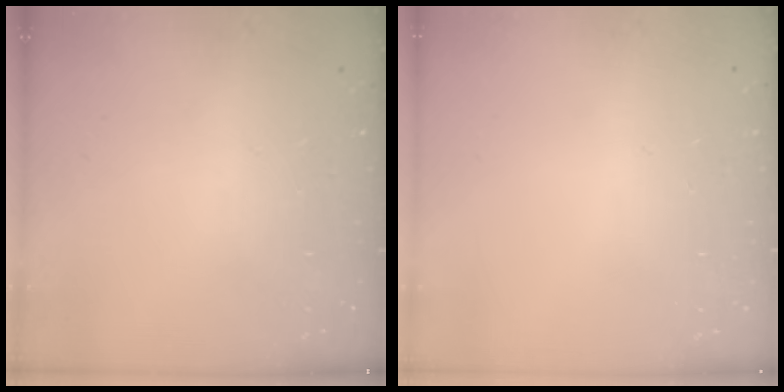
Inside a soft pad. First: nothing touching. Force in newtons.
{"total": 0.0}